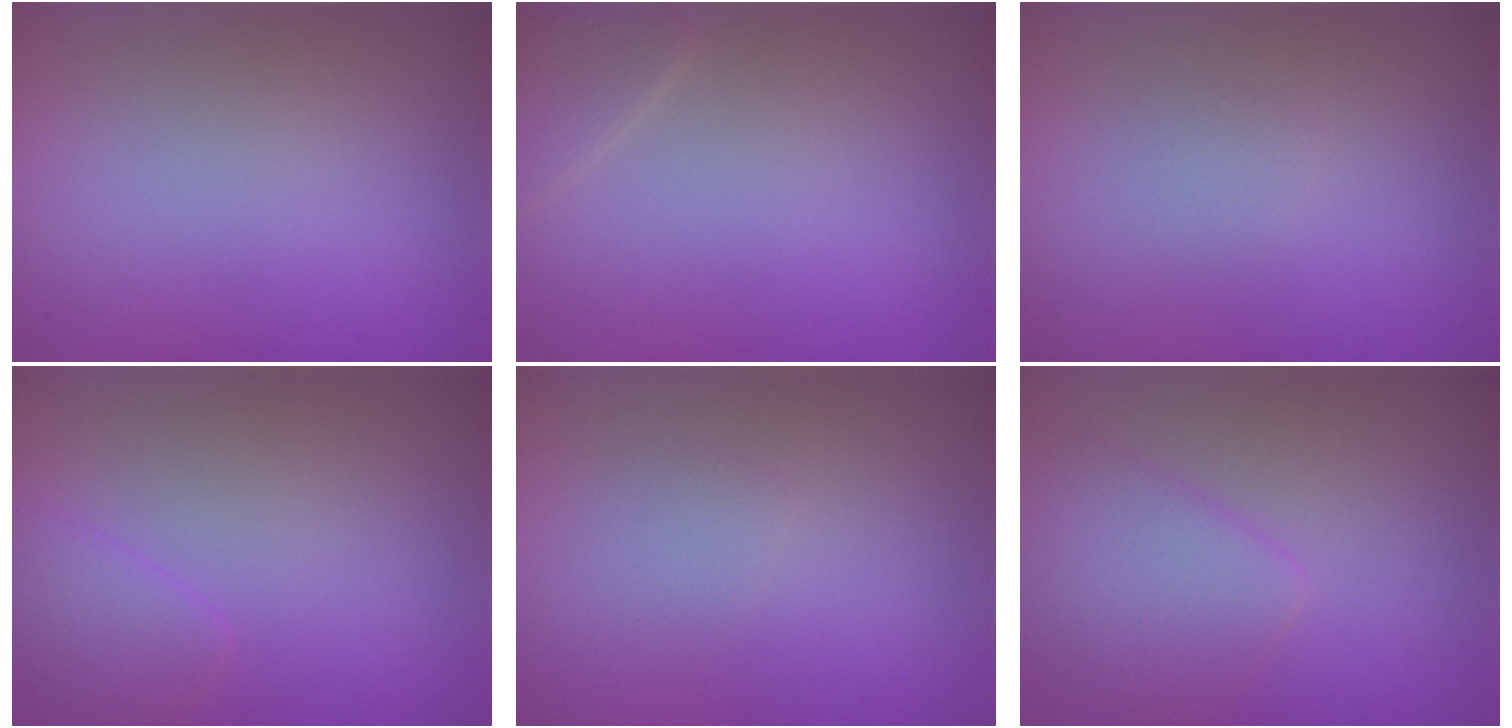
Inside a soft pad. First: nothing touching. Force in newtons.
{"total": 1.5, "press": 1.5, "slide": 0.1}
{"total": 0.7, "press": 0.7, "slide": 0.0}
{"total": 1.6, "press": 1.6, "slide": 0.2}
{"total": 1.0, "press": 1.0, "slide": 0.1}
{"total": 3.5, "press": 3.5, "slide": 0.1}